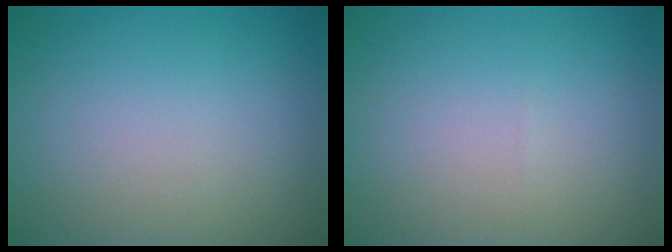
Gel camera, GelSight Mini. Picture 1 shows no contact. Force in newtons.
{"total": 0.0}